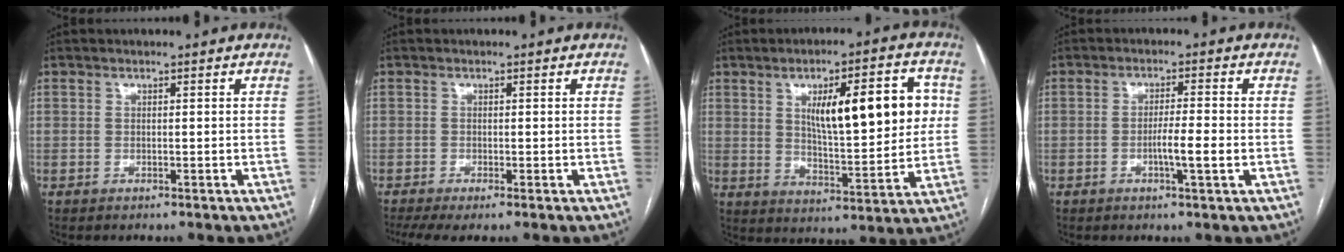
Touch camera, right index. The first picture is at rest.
{"total": 2.8, "force": [-1.9, 0.3, 1.9], "torque": [-0.041, -0.008, -0.038]}
{"total": 15.6, "force": [4.0, 4.3, 14.4], "torque": [-0.209, 0.018, 0.067]}
{"total": 4.5, "force": [-1.2, 0.0, 4.3], "torque": [-0.074, -0.004, -0.021]}